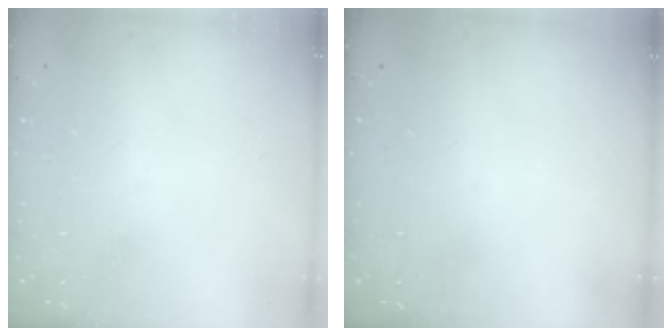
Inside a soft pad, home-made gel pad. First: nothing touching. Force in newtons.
{"total": 0.0}